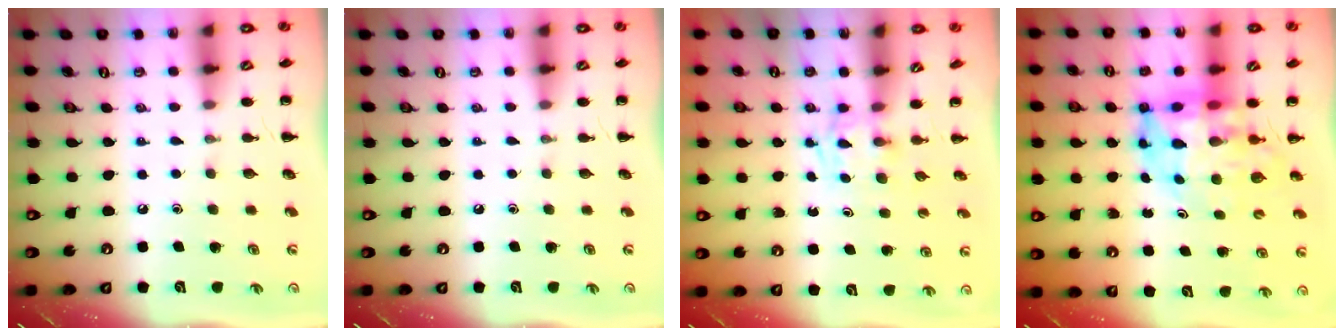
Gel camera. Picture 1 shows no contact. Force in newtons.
{"total": 0.0}
{"total": 1.8, "press": 1.4, "slide": 1.1}
{"total": 11.0, "press": 10.4, "slide": 3.4}